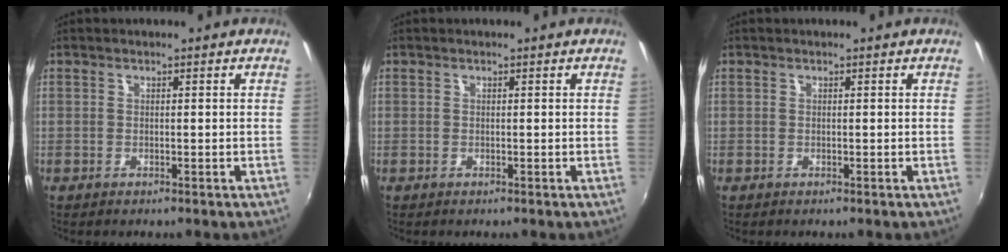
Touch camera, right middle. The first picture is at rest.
{"total": 0.0}
{"total": 0.0}